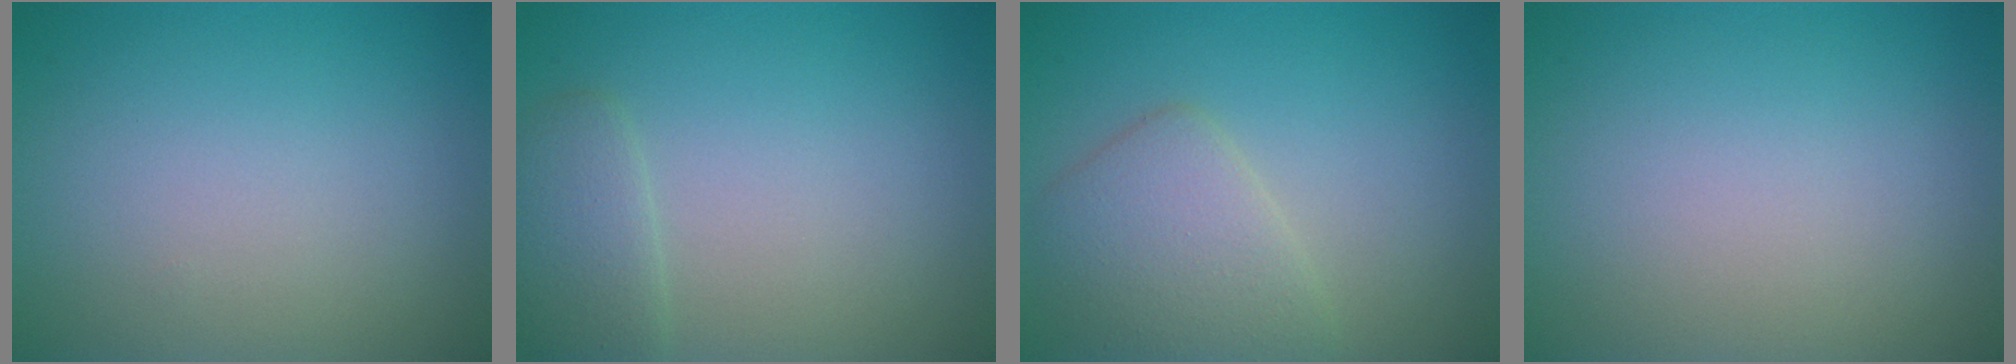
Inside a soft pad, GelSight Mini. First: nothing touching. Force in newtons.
{"total": 2.1, "press": 2.0, "slide": 0.1}
{"total": 3.8, "press": 3.8, "slide": 0.2}
{"total": 0.0}